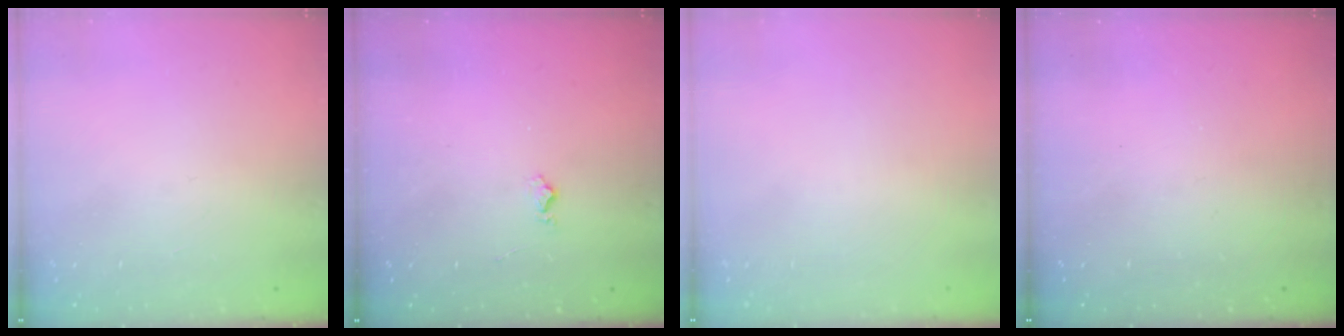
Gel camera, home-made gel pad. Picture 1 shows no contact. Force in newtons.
{"total": 4.1, "press": 4.1, "slide": 0.4}
{"total": 0.0}
{"total": 0.0}